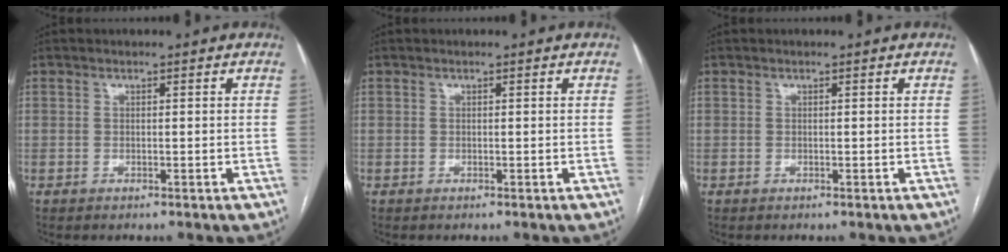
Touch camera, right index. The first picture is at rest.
{"total": 0.0}
{"total": 0.0}